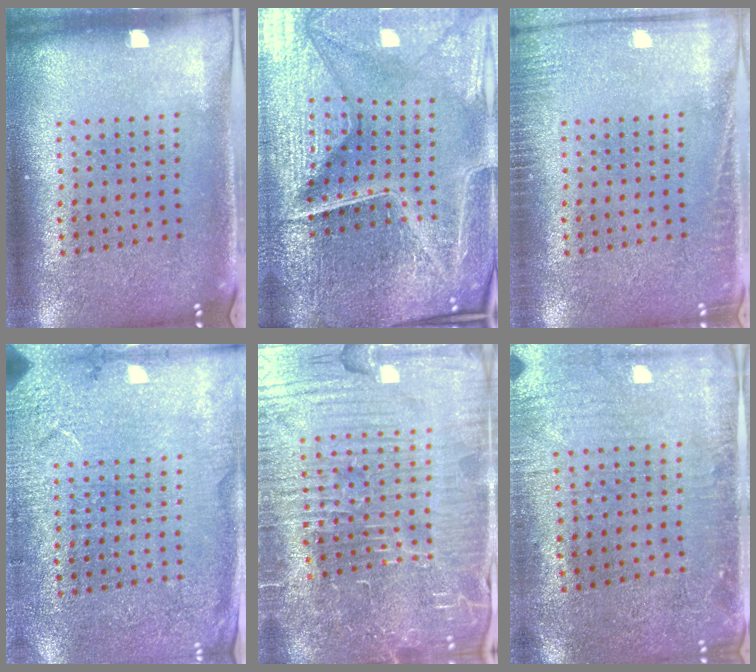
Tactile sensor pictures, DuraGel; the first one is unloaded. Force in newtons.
{"total": 6.5, "press": 5.9, "slide": 2.8}
{"total": 1.9, "press": 1.9, "slide": 0.4}
{"total": 2.7, "press": 2.7, "slide": 0.2}
{"total": 7.5, "press": 6.6, "slide": 3.5}
{"total": 0.5, "press": 0.3, "slide": 0.5}